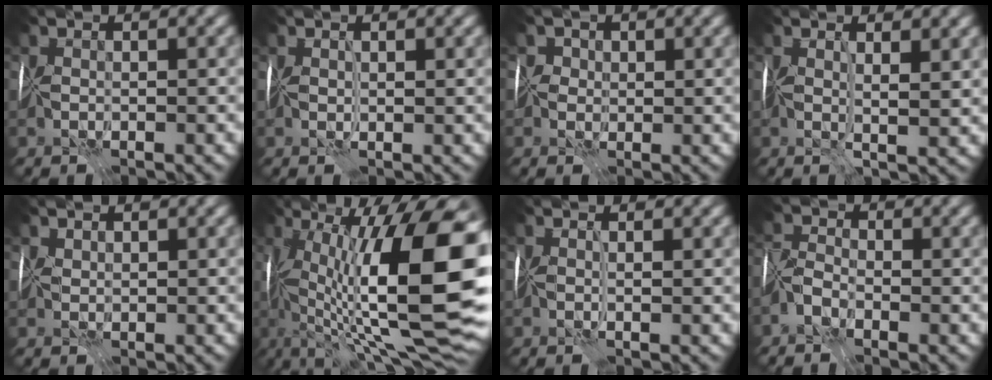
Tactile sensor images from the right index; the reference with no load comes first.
{"total": 1.2, "force": [0.6, -0.9, -0.7], "torque": [0.015, -0.001, 0.016]}
{"total": 1.4, "force": [0.4, 1.3, -0.2], "torque": [0.022, 0.017, -0.005]}
{"total": 2.0, "force": [1.3, -0.4, 1.4], "torque": [-0.017, -0.004, 0.027]}
{"total": 1.5, "force": [1.3, -0.4, -0.6], "torque": [0.014, 0.003, 0.027]}
{"total": 16.3, "force": [0.8, 4.0, 15.7], "torque": [-0.233, 0.012, 0.025]}
{"total": 1.2, "force": [0.5, -1.0, -0.4], "torque": [0.012, 0.000, 0.012]}
{"total": 1.4, "force": [-1.4, 0.0, 0.4], "torque": [-0.003, 0.006, -0.033]}